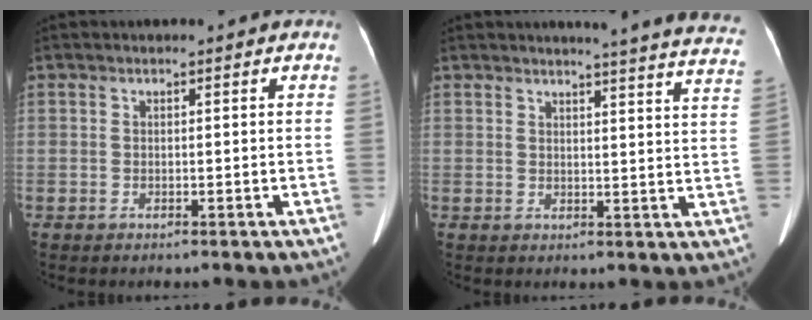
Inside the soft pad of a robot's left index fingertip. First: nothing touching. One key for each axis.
{"total": 18.8, "fx": 17.9, "fy": 0.2, "fz": 5.9, "tx": -0.066, "ty": -0.093, "tz": 0.181}